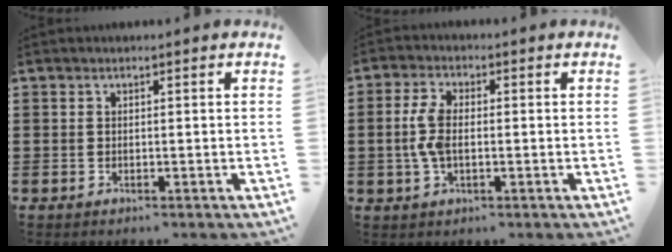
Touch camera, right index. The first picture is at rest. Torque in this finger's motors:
{"motor_torque": [0.35, 0.36, 0.20, 0.07]}